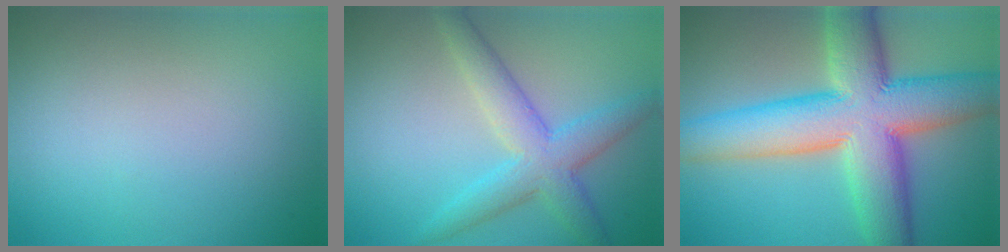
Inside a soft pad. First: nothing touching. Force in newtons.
{"total": 5.1, "press": 5.1, "slide": 0.1}
{"total": 13.1, "press": 13.1, "slide": 0.5}